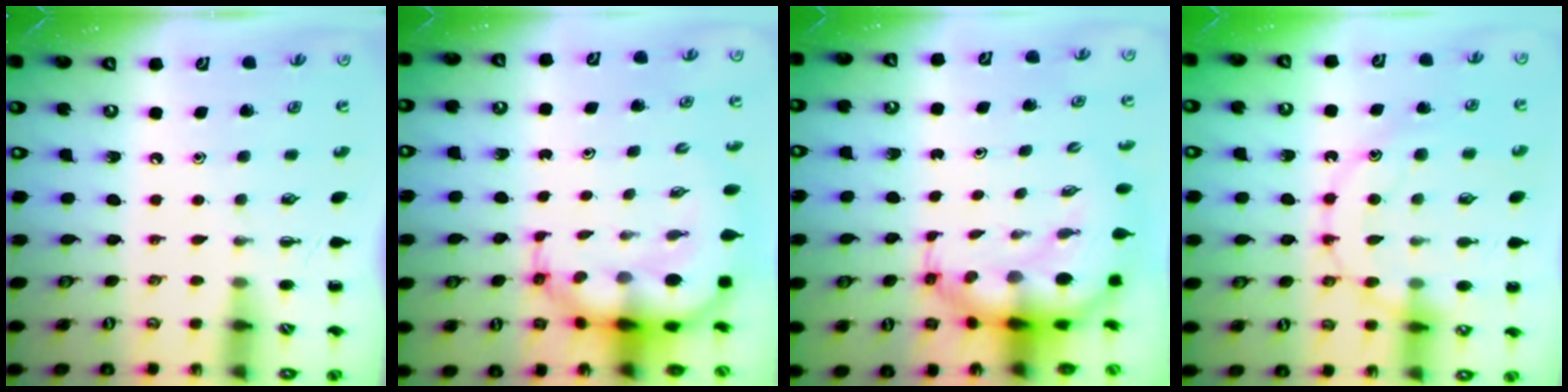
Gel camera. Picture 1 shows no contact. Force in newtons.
{"total": 9.4, "press": 9.0, "slide": 2.6}
{"total": 8.0, "press": 7.7, "slide": 2.3}
{"total": 17.1, "press": 17.0, "slide": 1.1}